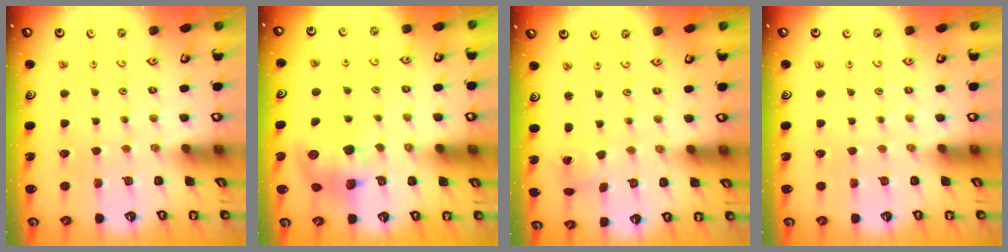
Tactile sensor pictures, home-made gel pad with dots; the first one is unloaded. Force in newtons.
{"total": 9.9, "press": 9.8, "slide": 1.3}
{"total": 1.4, "press": 1.4, "slide": 0.1}
{"total": 0.0}